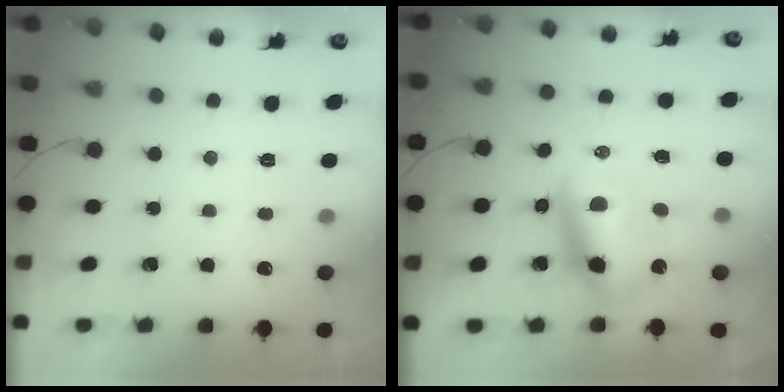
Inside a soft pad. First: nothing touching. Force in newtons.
{"total": 10.0, "press": 9.7, "slide": 2.3}